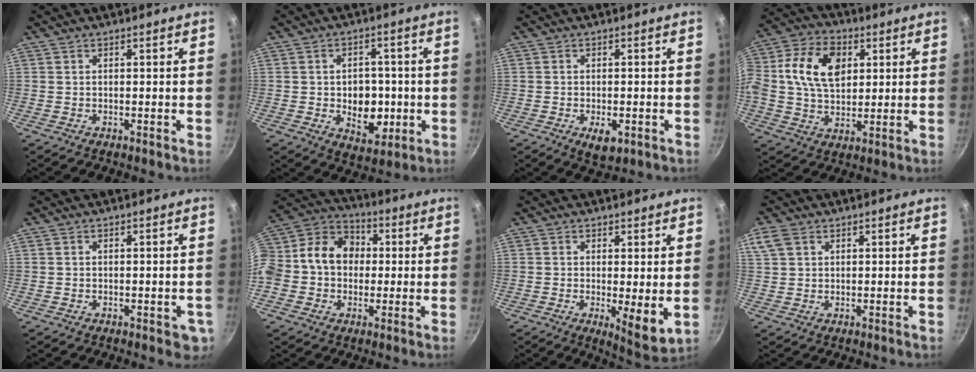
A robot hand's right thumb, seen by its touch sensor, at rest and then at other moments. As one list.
[{"total": 9.9, "force": [-1.3, 7.0, 6.9], "torque": [-0.062, -0.001, -0.011]}, {"total": 4.7, "force": [-1.7, 2.3, 3.7], "torque": [-0.049, 0.001, -0.019]}, {"total": 14.9, "force": [3.3, 10.2, 10.3], "torque": [-0.174, 0.009, 0.046]}, {"total": 3.6, "force": [-1.2, 2.0, 2.7], "torque": [-0.014, 0.006, -0.012]}, {"total": 15.3, "force": [0.4, 12.9, 8.3], "torque": [-0.119, 0.043, -0.017]}, {"total": 6.9, "force": [-0.2, 2.0, 6.7], "torque": [-0.092, -0.028, 0.001]}, {"total": 4.1, "force": [1.9, 2.8, 2.3], "torque": [-0.046, 0.003, 0.039]}]